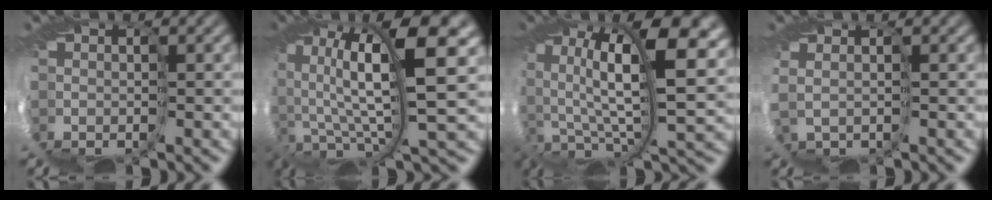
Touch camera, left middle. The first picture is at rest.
{"total": 10.2, "force": [3.7, 1.4, 9.4], "torque": [-0.186, 0.002, 0.074]}
{"total": 11.7, "force": [4.3, 3.5, 10.3], "torque": [-0.208, -0.001, 0.088]}
{"total": 2.8, "force": [2.7, -0.9, -0.1], "torque": [0.003, 0.015, 0.040]}